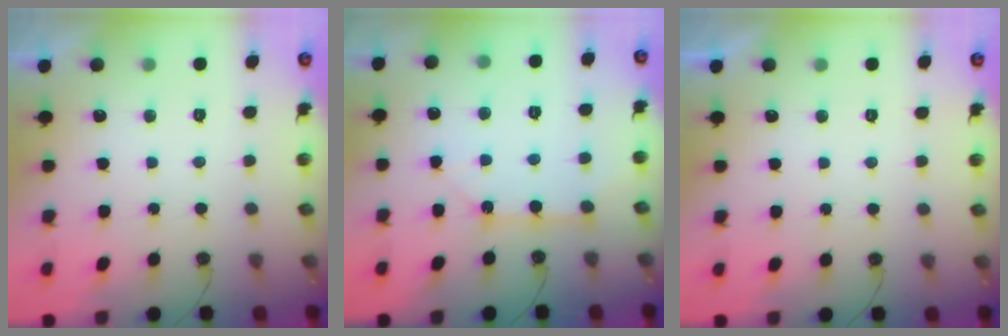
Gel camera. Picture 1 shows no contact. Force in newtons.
{"total": 6.0, "press": 6.0, "slide": 0.5}
{"total": 0.0}